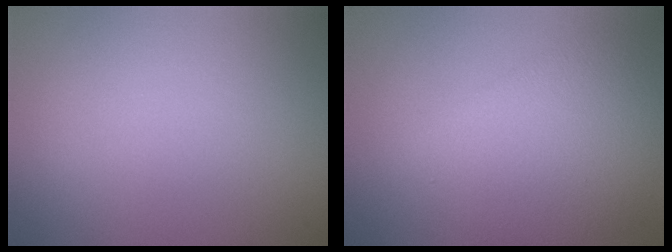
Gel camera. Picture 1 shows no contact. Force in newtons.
{"total": 5.9, "press": 5.9, "slide": 0.1}